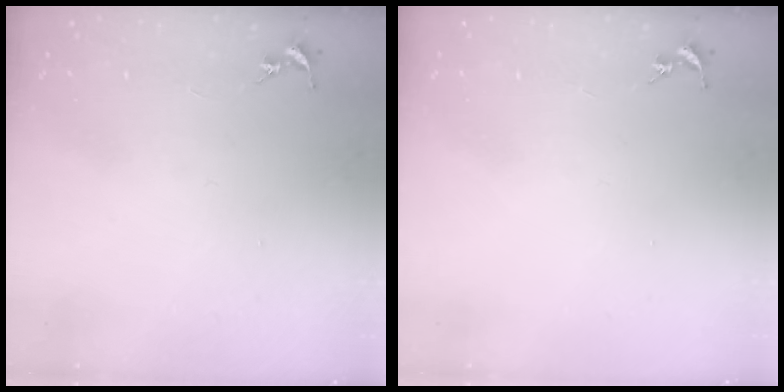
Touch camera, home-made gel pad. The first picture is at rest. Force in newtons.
{"total": 0.0}